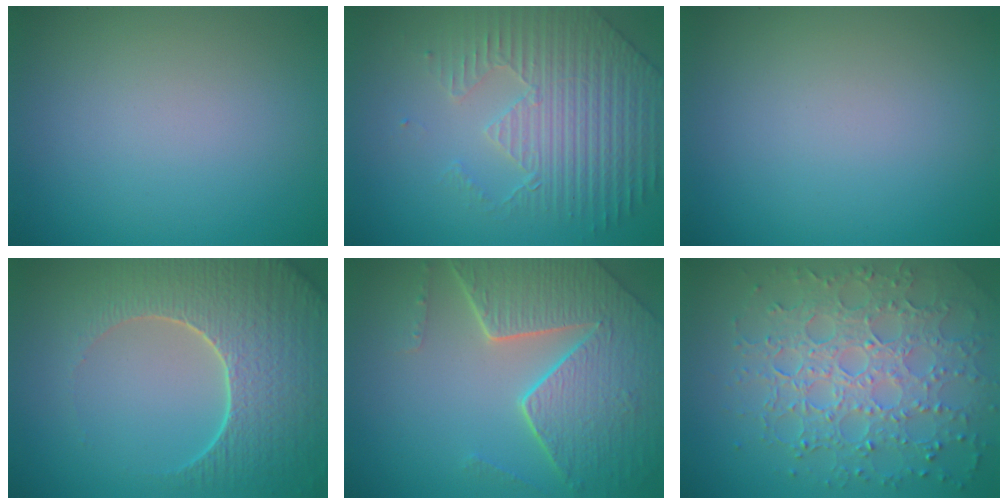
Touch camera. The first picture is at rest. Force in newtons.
{"total": 4.3, "press": 4.1, "slide": 1.1}
{"total": 0.0}
{"total": 7.3, "press": 5.8, "slide": 4.5}
{"total": 7.9, "press": 5.6, "slide": 5.6}
{"total": 7.5, "press": 5.6, "slide": 5.0}